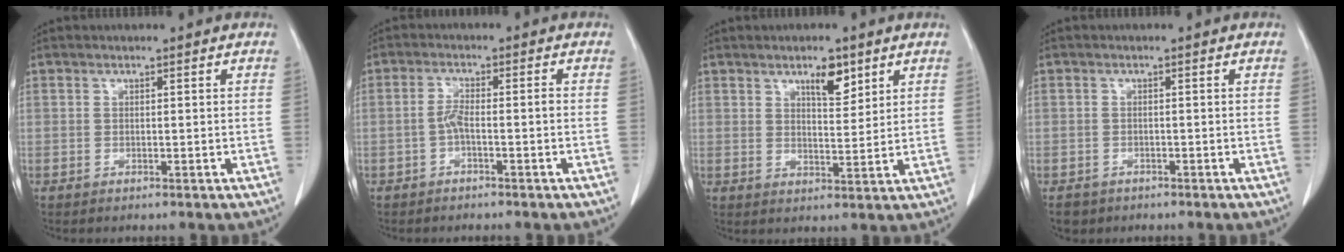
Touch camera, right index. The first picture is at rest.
{"total": 2.6, "force": [-0.9, 0.4, 2.4], "torque": [-0.046, 0.007, -0.018]}
{"total": 4.9, "force": [3.1, 1.7, 3.5], "torque": [-0.057, -0.003, 0.051]}
{"total": 2.6, "force": [-1.7, 2.0, 0.2], "torque": [-0.008, 0.003, -0.026]}